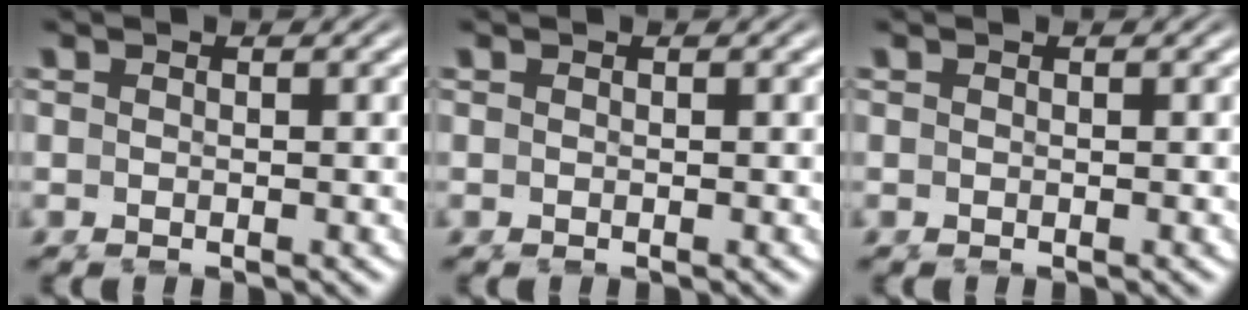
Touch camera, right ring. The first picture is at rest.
{"total": 0.0}
{"total": 0.0}